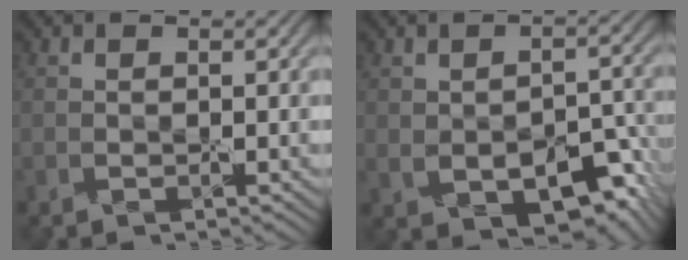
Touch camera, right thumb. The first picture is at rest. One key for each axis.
{"total": 8.3, "fx": -3.1, "fy": 4.9, "fz": 5.9, "tx": -0.100, "ty": -0.024, "tz": -0.032}